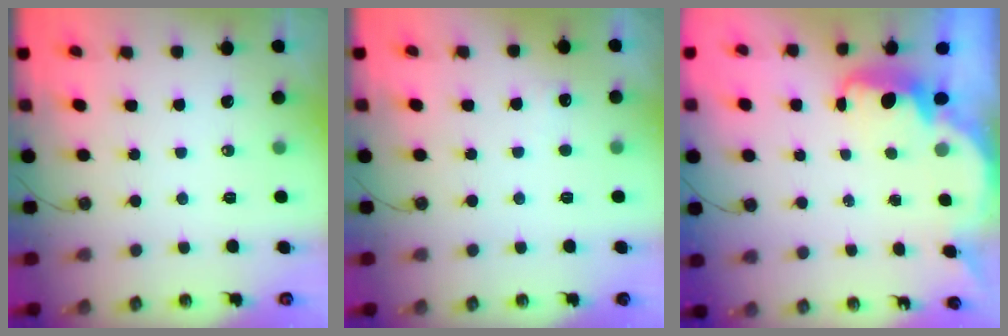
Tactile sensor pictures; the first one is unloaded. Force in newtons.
{"total": 2.7, "press": 2.5, "slide": 1.0}
{"total": 2.5, "press": 2.5, "slide": 0.6}